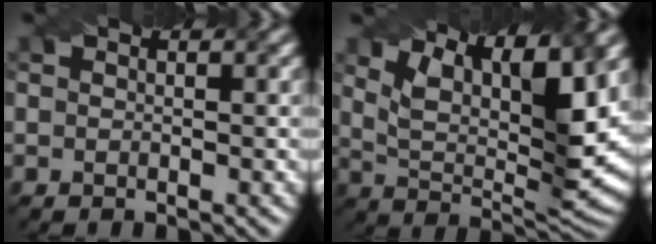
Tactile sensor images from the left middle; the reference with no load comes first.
{"total": 11.1, "force": [5.4, 3.8, 8.9], "torque": [-0.148, -0.005, 0.093]}